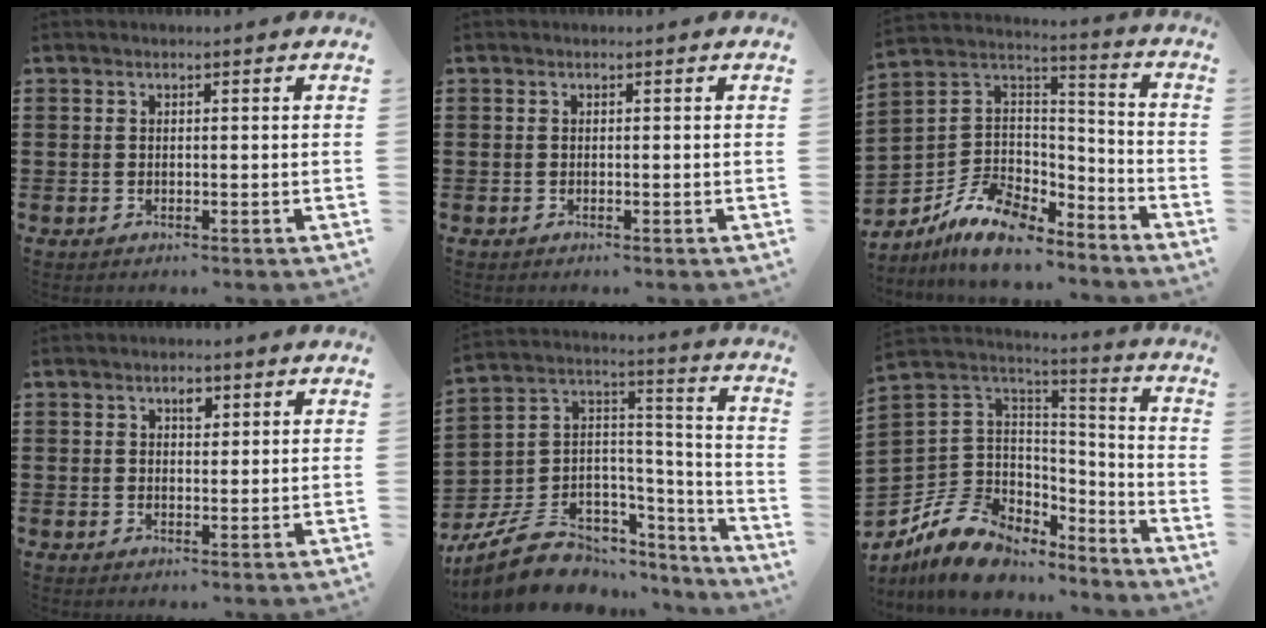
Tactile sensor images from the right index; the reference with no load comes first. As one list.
[{"total": 0.0}, {"total": 10.0, "force": [-7.5, 5.4, 3.9], "torque": [-0.100, 0.021, -0.146]}, {"total": 2.1, "force": [1.0, 1.1, 1.5], "torque": [-0.017, -0.001, 0.014]}, {"total": 11.2, "force": [-7.7, 6.6, 4.9], "torque": [-0.111, 0.018, -0.137]}, {"total": 10.4, "force": [-6.4, 7.6, 3.4], "torque": [-0.106, 0.012, -0.119]}]